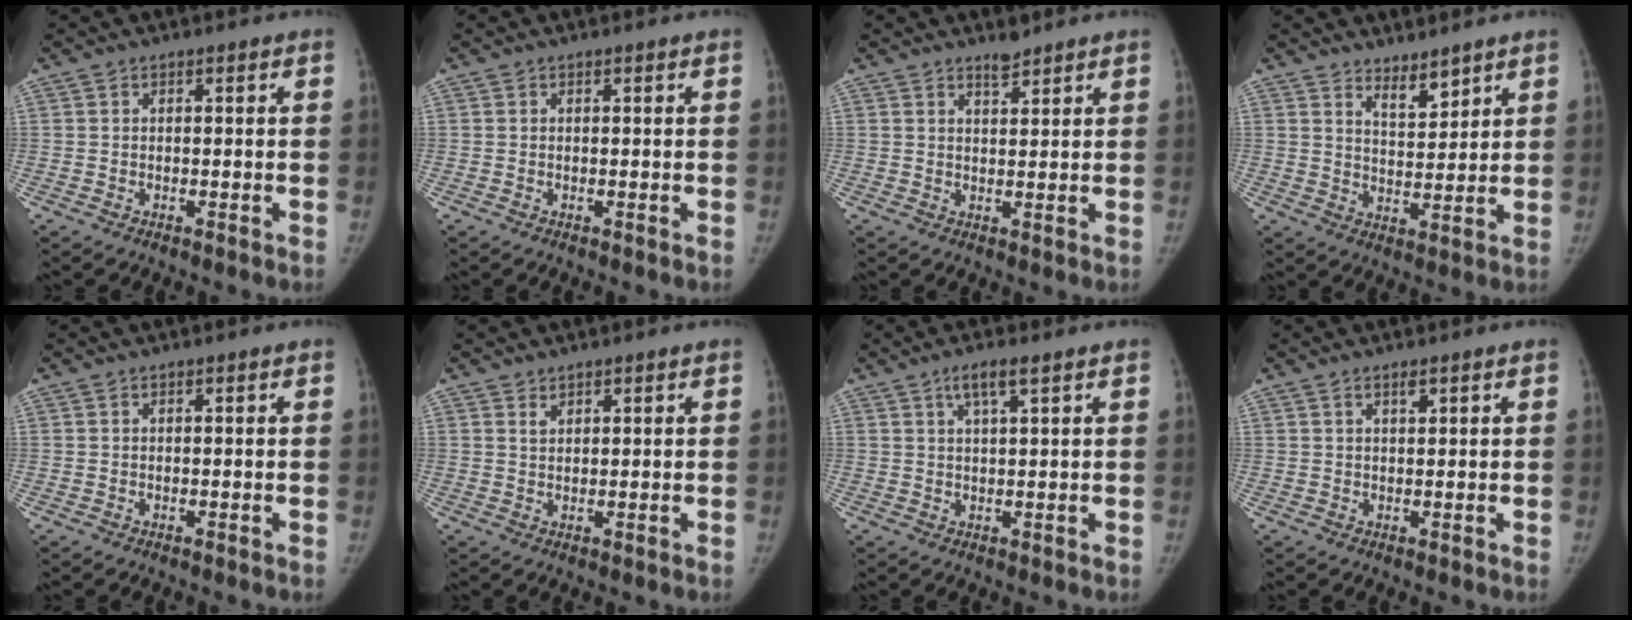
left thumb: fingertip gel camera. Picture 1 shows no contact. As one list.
[{"total": 0.0}, {"total": 2.4, "force": [2.2, 0.6, 0.9], "torque": [-0.006, -0.019, 0.037]}, {"total": 4.8, "force": [4.0, 1.5, 2.1], "torque": [-0.021, -0.038, 0.073]}, {"total": 0.0}, {"total": 1.4, "force": [1.1, 0.8, 0.5], "torque": [0.002, -0.008, 0.020]}, {"total": 3.7, "force": [2.1, 0.5, 3.0], "torque": [-0.059, -0.004, 0.040]}, {"total": 1.4, "force": [0.9, 0.3, 1.0], "torque": [-0.012, -0.001, 0.015]}]